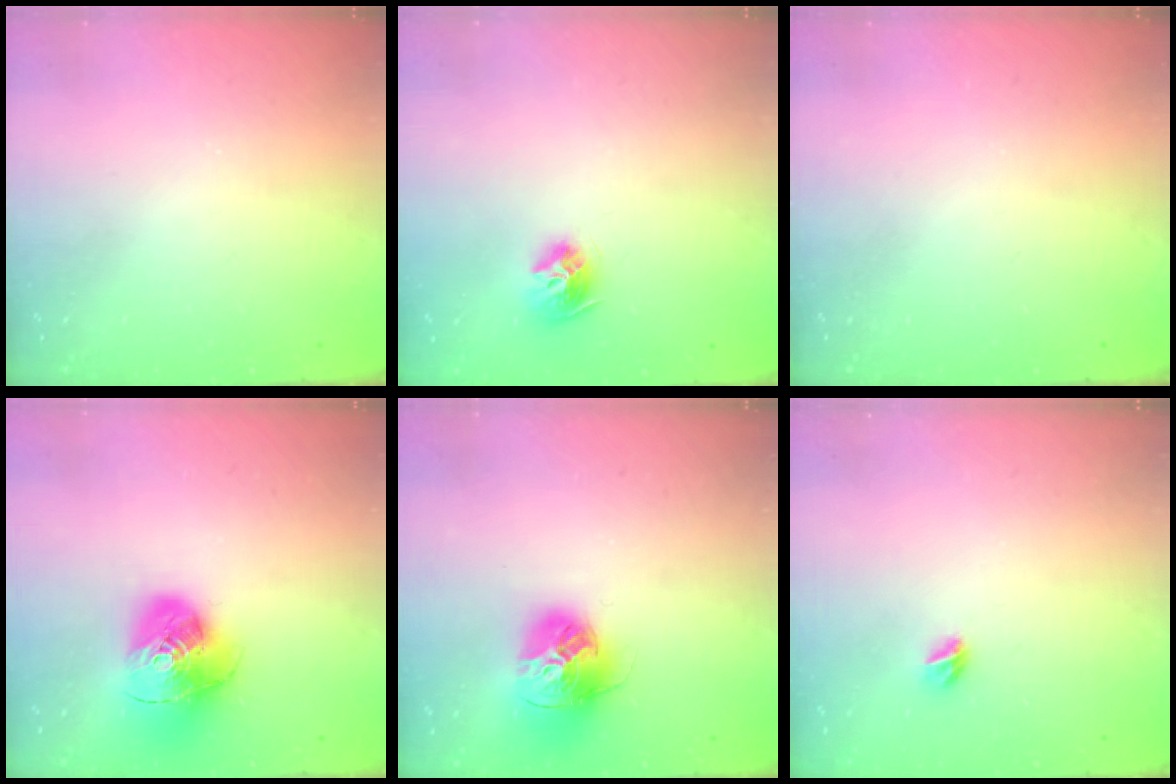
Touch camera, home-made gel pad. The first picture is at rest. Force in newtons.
{"total": 9.5, "press": 9.5, "slide": 0.4}
{"total": 0.0}
{"total": 15.3, "press": 15.2, "slide": 1.8}
{"total": 18.0, "press": 17.9, "slide": 1.7}
{"total": 5.4, "press": 5.4, "slide": 0.5}